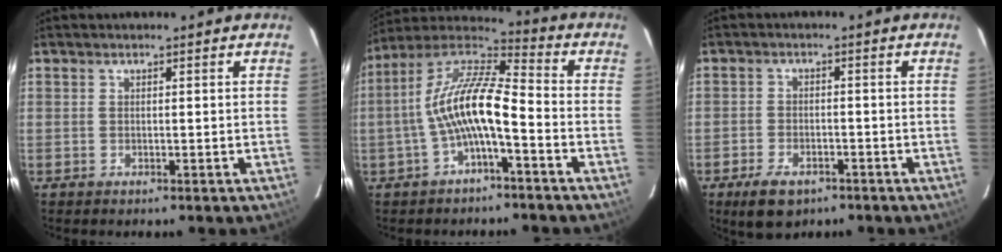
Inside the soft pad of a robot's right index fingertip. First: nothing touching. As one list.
[{"total": 12.7, "force": [-3.4, 3.3, 11.8], "torque": [-0.238, 0.014, -0.067]}, {"total": 6.9, "force": [-4.4, 3.7, 3.8], "torque": [-0.092, -0.006, -0.069]}]